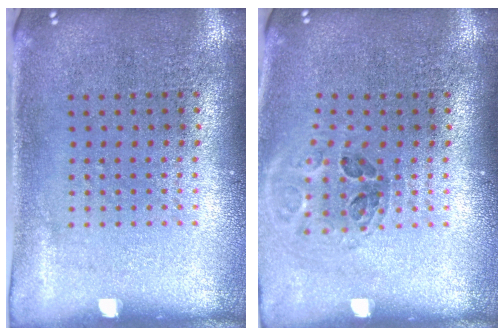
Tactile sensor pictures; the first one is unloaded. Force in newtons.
{"total": 1.0, "press": 1.0, "slide": 0.1}